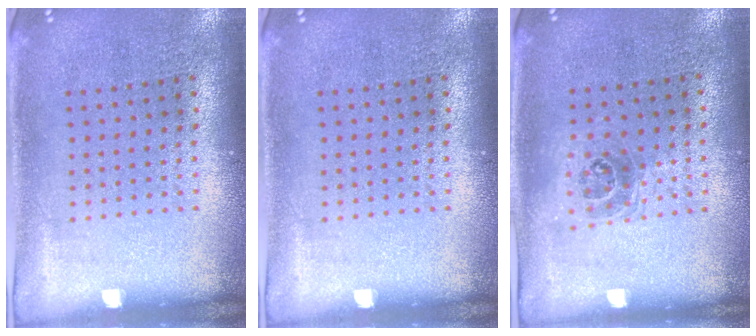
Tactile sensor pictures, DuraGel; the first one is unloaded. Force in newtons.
{"total": 0.0}
{"total": 1.0, "press": 0.9, "slide": 0.5}